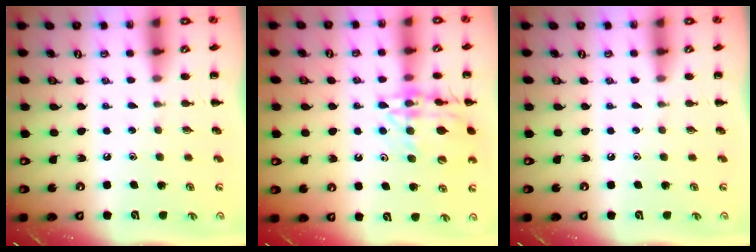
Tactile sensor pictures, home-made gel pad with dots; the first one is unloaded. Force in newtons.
{"total": 16.3, "press": 16.3, "slide": 1.1}
{"total": 0.0}